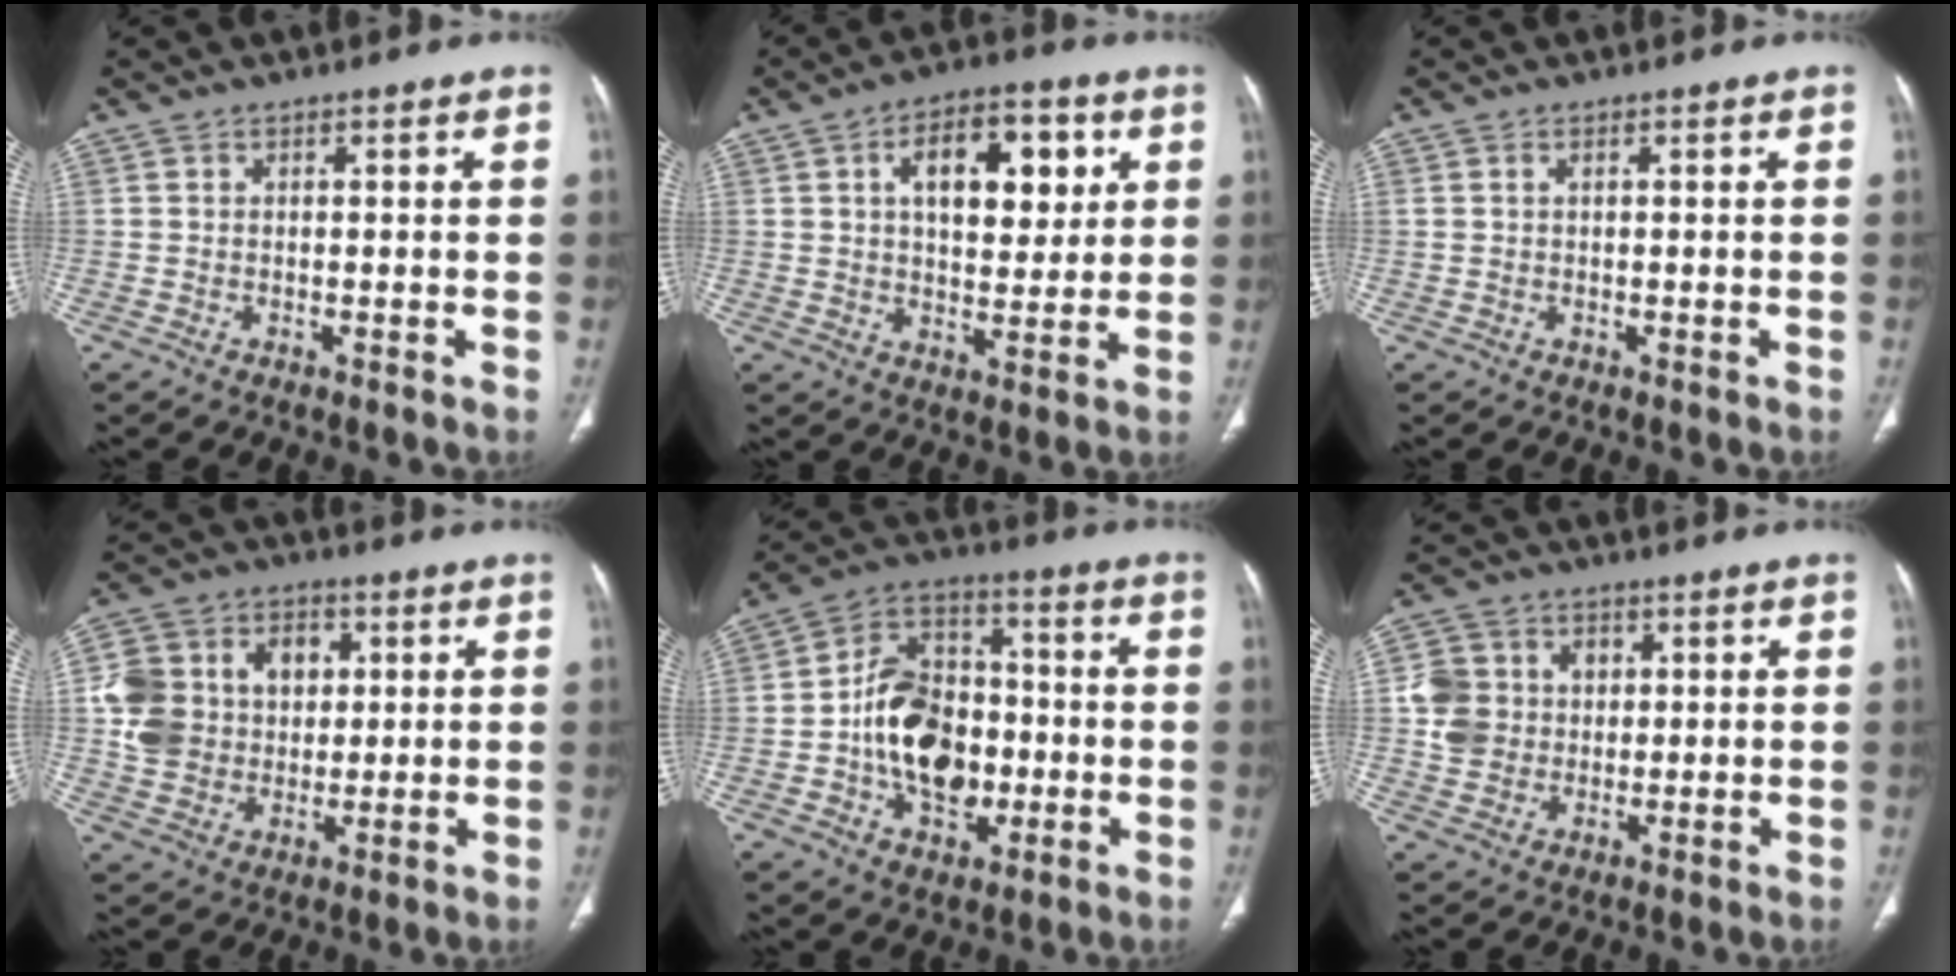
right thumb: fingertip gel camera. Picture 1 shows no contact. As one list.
[{"total": 14.0, "force": [4.4, 7.6, 10.9], "torque": [-0.122, -0.004, 0.068]}, {"total": 0.8, "force": [0.4, 0.3, 0.6], "torque": [-0.018, 0.008, 0.010]}, {"total": 15.1, "force": [2.1, 12.7, 7.9], "torque": [-0.120, 0.017, 0.042]}, {"total": 17.0, "force": [-2.4, 12.0, 11.8], "torque": [-0.160, 0.032, -0.037]}, {"total": 9.1, "force": [1.0, 8.3, 3.6], "torque": [-0.042, 0.006, 0.018]}]